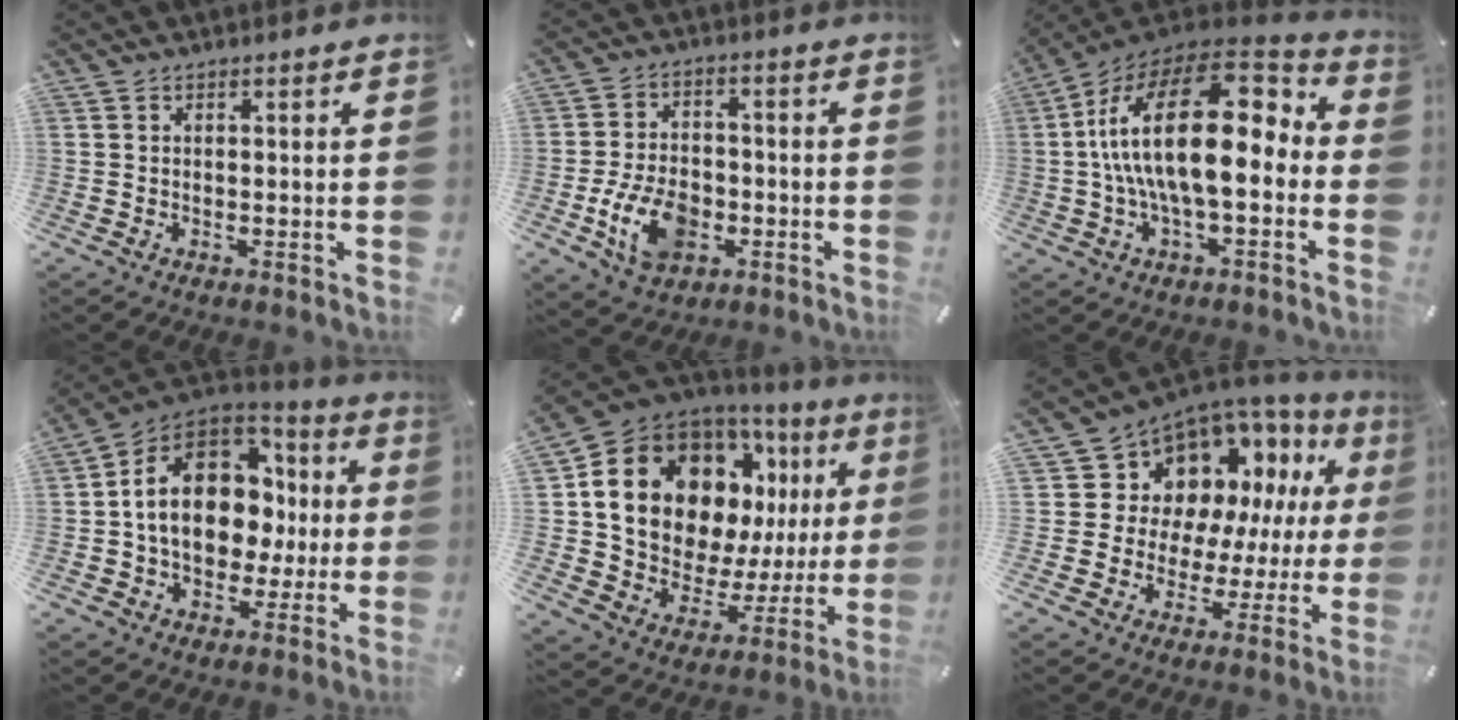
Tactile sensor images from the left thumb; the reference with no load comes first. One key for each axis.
{"total": 12.0, "fx": -3.9, "fy": 8.2, "fz": 7.8, "tx": -0.158, "ty": 0.008, "tz": -0.066}
{"total": 23.1, "fx": 1.6, "fy": 10.6, "fz": 20.5, "tx": -0.398, "ty": -0.016, "tz": 0.025}
{"total": 17.4, "fx": 1.7, "fy": 13.5, "fz": 10.9, "tx": -0.195, "ty": -0.010, "tz": 0.031}
{"total": 19.7, "fx": 9.0, "fy": 13.7, "fz": 11.0, "tx": -0.187, "ty": -0.067, "tz": 0.170}
{"total": 11.5, "fx": 6.1, "fy": 9.2, "fz": 3.2, "tx": -0.065, "ty": -0.068, "tz": 0.116}